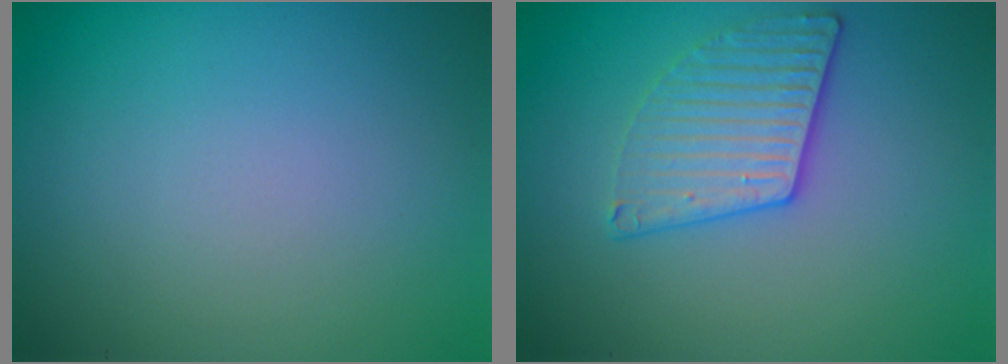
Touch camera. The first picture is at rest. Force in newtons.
{"total": 3.1, "press": 3.0, "slide": 0.8}